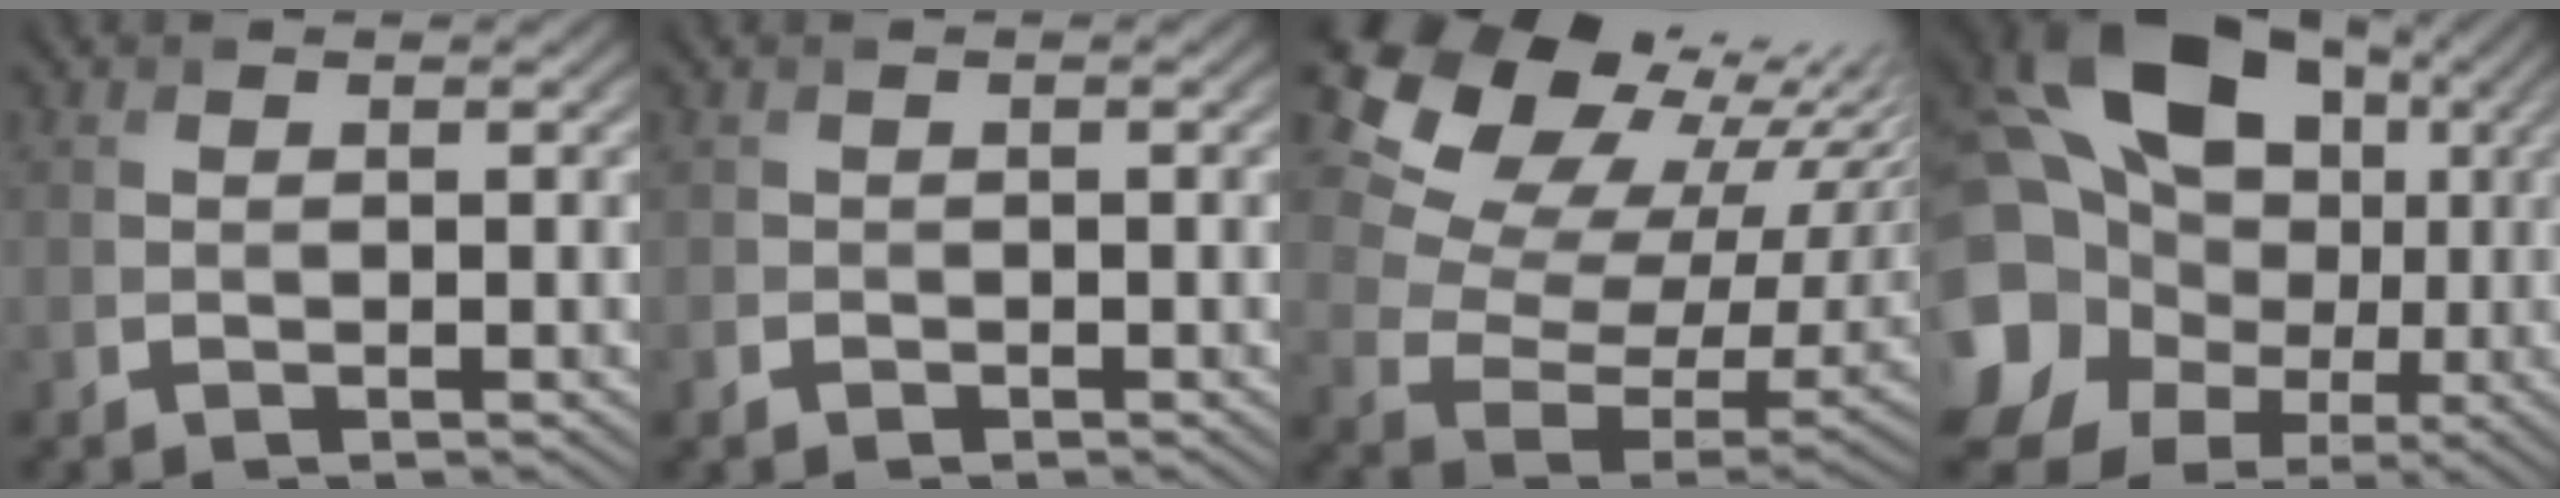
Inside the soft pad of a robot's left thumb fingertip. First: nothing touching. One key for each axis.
{"total": 0.9, "fx": -0.6, "fy": 0.4, "fz": -0.4, "tx": 0.013, "ty": -0.002, "tz": -0.015}
{"total": 16.4, "fx": 10.6, "fy": 8.8, "fz": 8.9, "tx": -0.179, "ty": 0.033, "tz": 0.178}
{"total": 23.1, "fx": 3.9, "fy": 19.7, "fz": 11.6, "tx": -0.285, "ty": -0.005, "tz": 0.060}